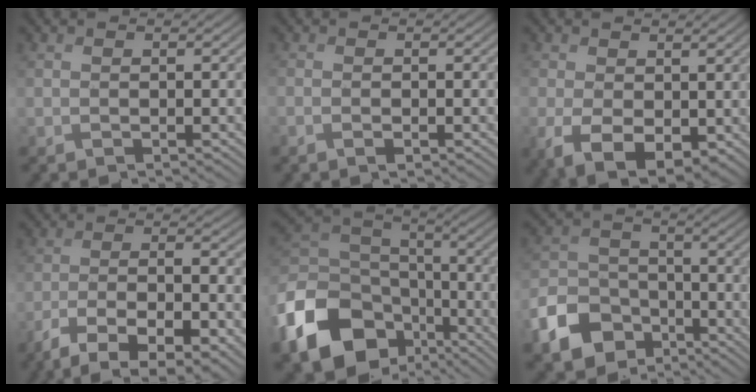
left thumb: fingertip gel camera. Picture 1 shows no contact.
{"total": 0.8, "force": [-0.8, 0.1, 0.2], "torque": [-0.001, -0.002, -0.017]}
{"total": 6.3, "force": [-0.7, 4.3, 4.5], "torque": [-0.100, -0.028, -0.014]}
{"total": 11.7, "force": [-7.0, 3.7, 8.5], "torque": [-0.143, -0.016, -0.111]}
{"total": 17.6, "force": [-8.7, 12.6, 8.7], "torque": [-0.249, -0.049, -0.160]}
{"total": 10.5, "force": [-6.3, 7.3, 4.1], "torque": [-0.104, -0.028, -0.130]}